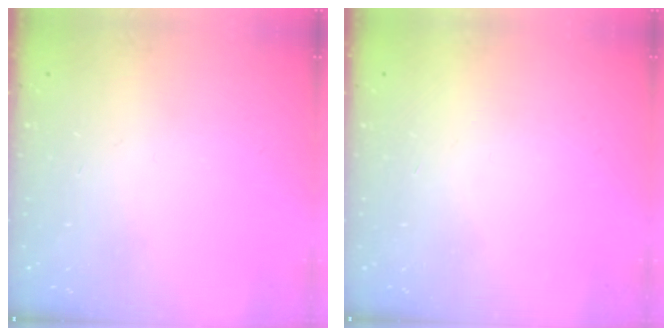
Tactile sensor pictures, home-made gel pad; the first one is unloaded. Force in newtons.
{"total": 1.5, "press": 1.5, "slide": 0.1}